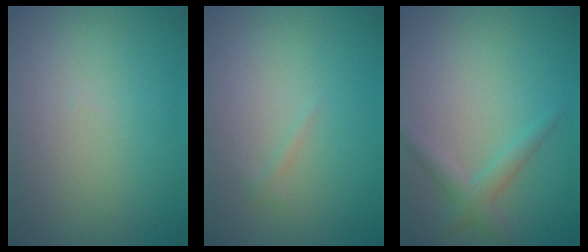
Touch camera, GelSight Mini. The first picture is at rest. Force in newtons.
{"total": 0.5, "press": 0.5, "slide": 0.0}
{"total": 2.2, "press": 2.1, "slide": 0.1}